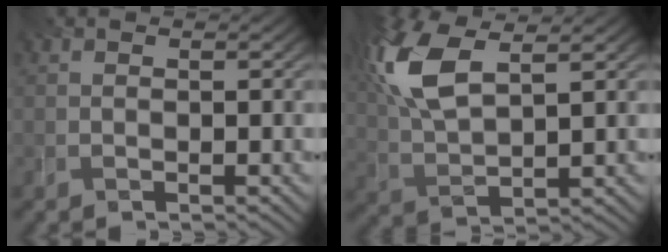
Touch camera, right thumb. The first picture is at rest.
{"total": 11.0, "force": [4.6, 4.6, 8.9], "torque": [-0.237, 0.017, 0.093]}